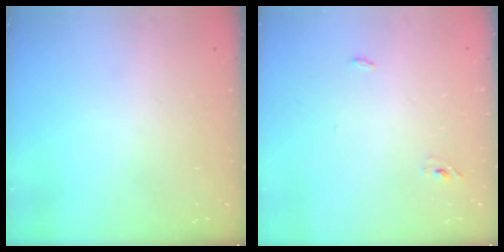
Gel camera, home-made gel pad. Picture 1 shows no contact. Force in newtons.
{"total": 2.9, "press": 2.7, "slide": 1.0}